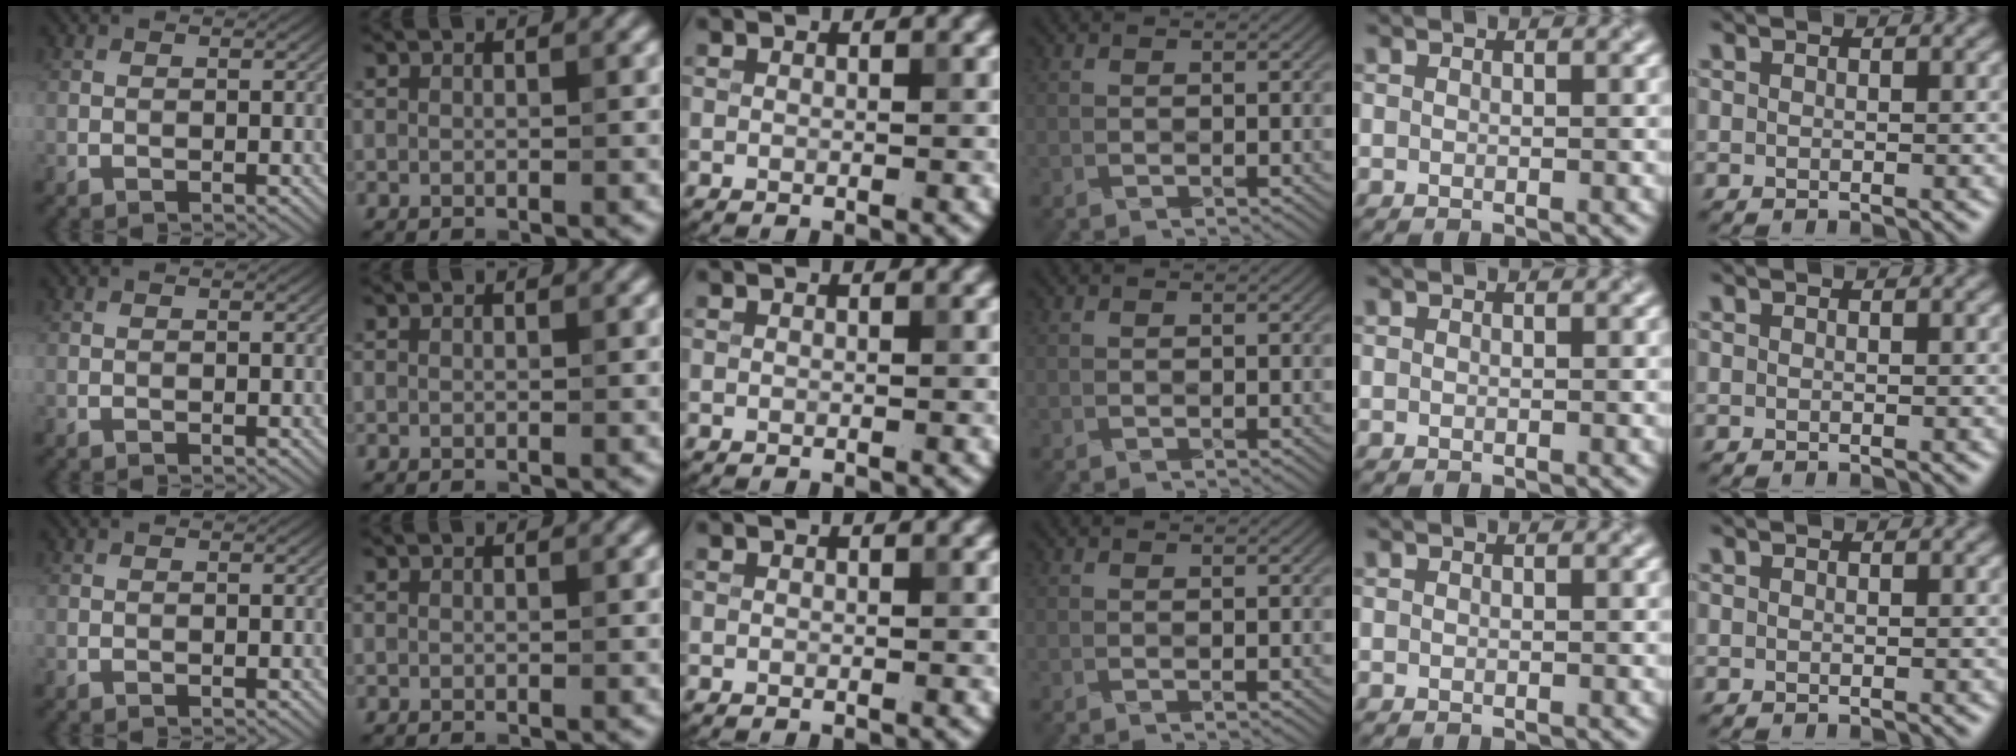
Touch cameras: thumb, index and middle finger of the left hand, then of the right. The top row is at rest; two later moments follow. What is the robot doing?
{"motion": "fold", "object": "aluminum foil"}